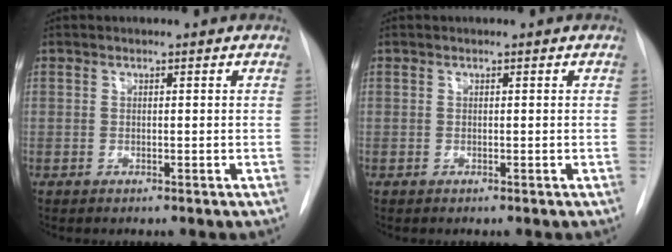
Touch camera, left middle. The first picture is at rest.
{"total": 0.0}